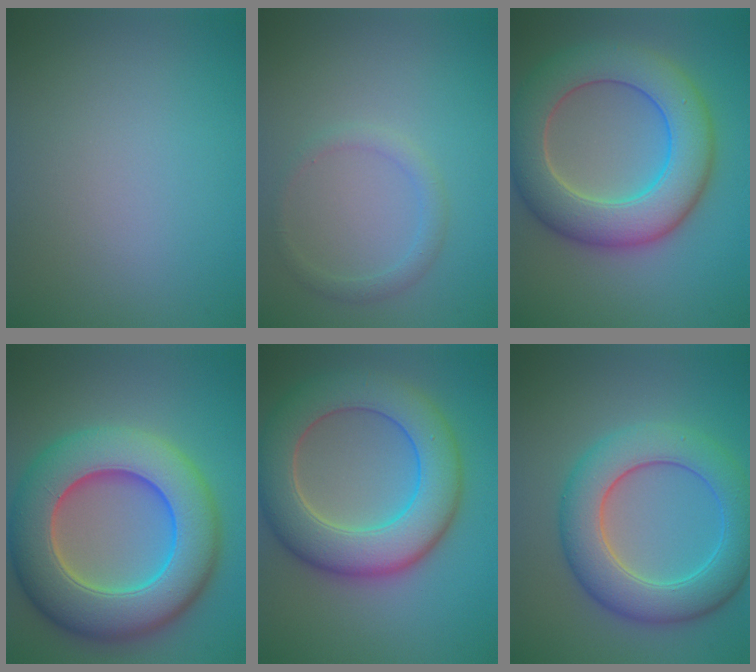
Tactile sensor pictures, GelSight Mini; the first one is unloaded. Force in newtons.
{"total": 1.5, "press": 1.5, "slide": 0.1}
{"total": 9.2, "press": 9.2, "slide": 0.6}
{"total": 12.4, "press": 12.4, "slide": 0.2}
{"total": 9.3, "press": 9.3, "slide": 0.8}
{"total": 7.5, "press": 7.5, "slide": 0.1}